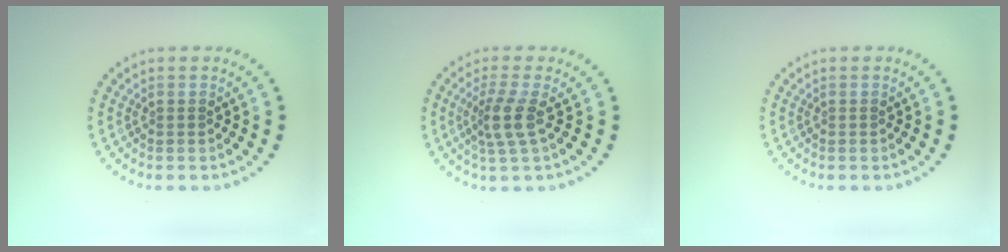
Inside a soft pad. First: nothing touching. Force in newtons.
{"total": 2.8, "press": 2.1, "slide": 1.8}
{"total": 0.0}